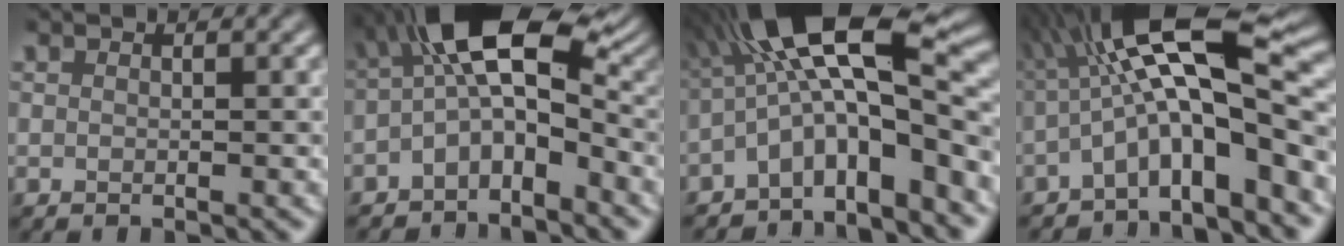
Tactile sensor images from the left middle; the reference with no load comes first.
{"total": 8.3, "force": [-1.2, 4.0, 7.2], "torque": [-0.123, 0.020, -0.041]}
{"total": 11.8, "force": [-2.1, 3.6, 11.0], "torque": [-0.172, 0.035, -0.046]}
{"total": 11.3, "force": [-1.6, 2.8, 10.8], "torque": [-0.174, 0.031, -0.039]}